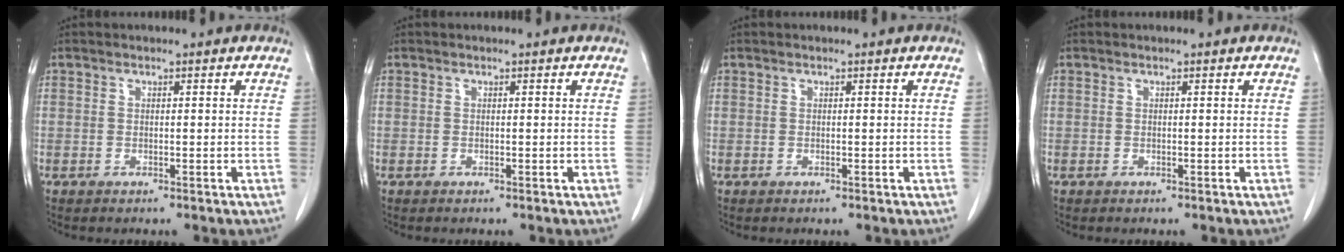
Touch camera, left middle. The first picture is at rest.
{"total": 0.0}
{"total": 0.0}
{"total": 0.0}